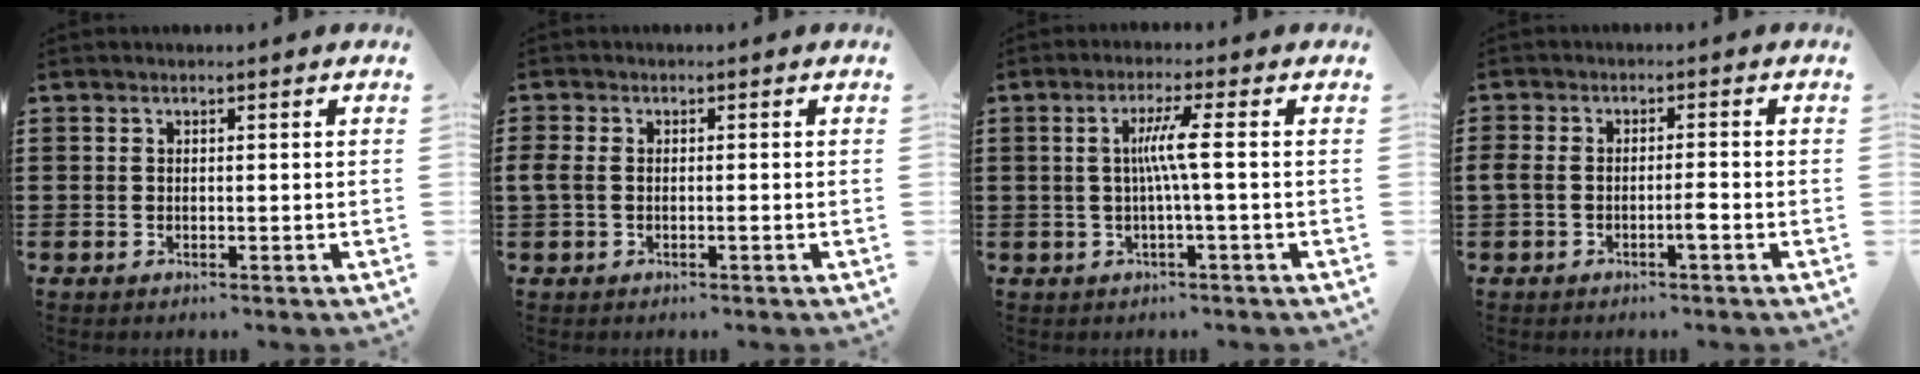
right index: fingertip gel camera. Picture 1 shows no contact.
{"total": 1.6, "force": [-0.4, 0.8, 1.4], "torque": [-0.035, -0.002, -0.010]}
{"total": 4.9, "force": [-0.1, -0.5, 4.8], "torque": [-0.091, -0.005, -0.008]}
{"total": 2.7, "force": [-1.3, 0.7, 2.3], "torque": [-0.042, 0.004, -0.024]}